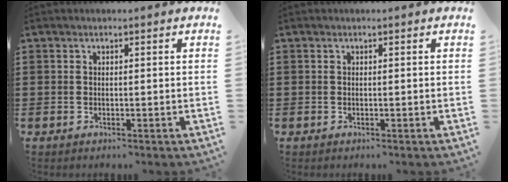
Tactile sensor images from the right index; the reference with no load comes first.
{"total": 0.0}